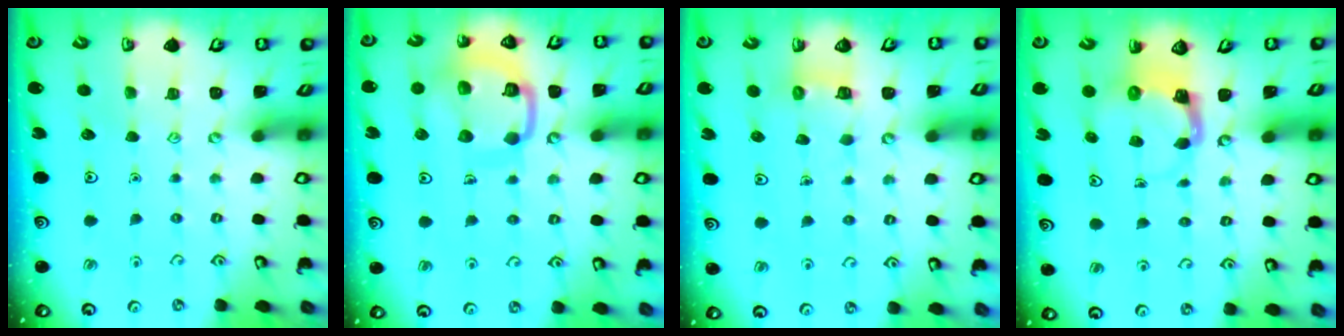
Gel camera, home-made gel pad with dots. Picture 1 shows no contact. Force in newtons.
{"total": 14.1, "press": 14.0, "slide": 1.4}
{"total": 2.8, "press": 2.8, "slide": 0.2}
{"total": 3.8, "press": 3.7, "slide": 0.7}